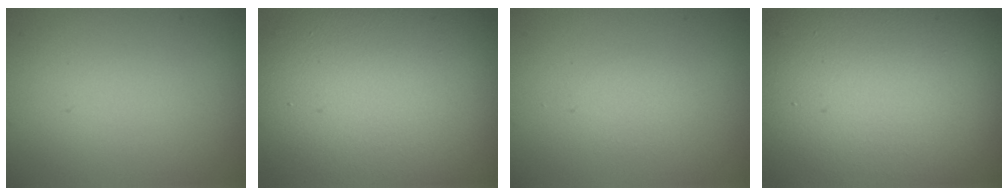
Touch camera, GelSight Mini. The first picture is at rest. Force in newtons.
{"total": 15.4, "press": 15.4, "slide": 0.9}
{"total": 1.0, "press": 1.0, "slide": 0.0}
{"total": 17.2, "press": 17.2, "slide": 1.1}